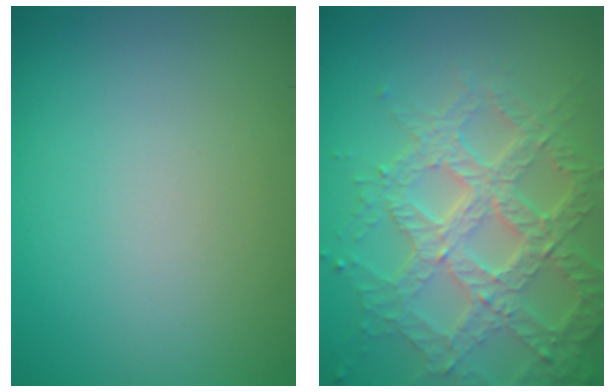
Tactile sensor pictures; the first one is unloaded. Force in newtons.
{"total": 7.0, "press": 5.2, "slide": 4.6}